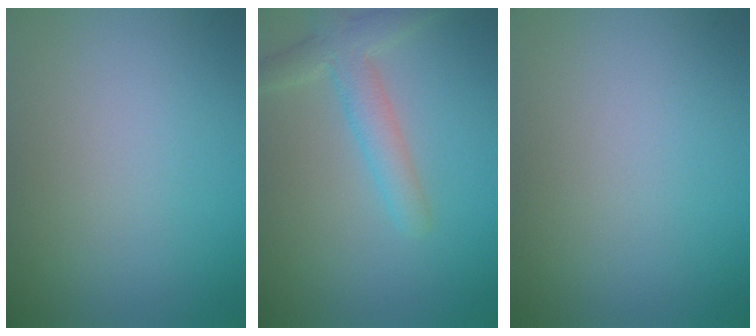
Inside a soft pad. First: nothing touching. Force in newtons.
{"total": 3.4, "press": 3.4, "slide": 0.3}
{"total": 0.0}